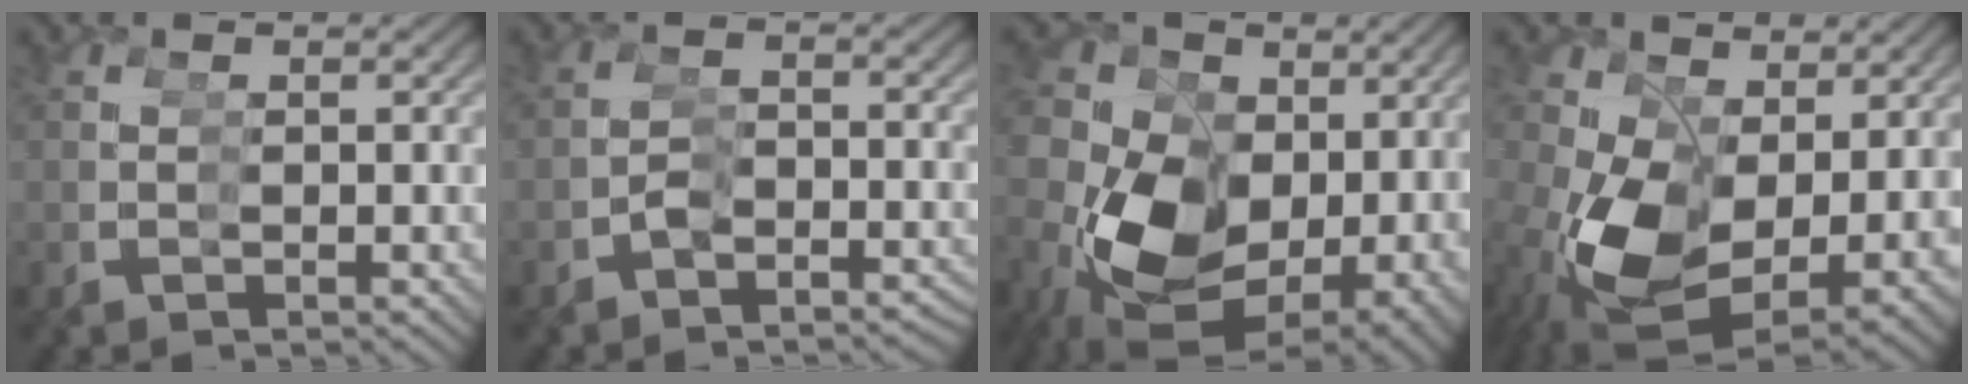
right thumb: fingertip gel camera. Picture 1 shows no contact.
{"total": 3.4, "force": [-2.3, -0.2, -2.4], "torque": [0.013, 0.000, -0.036]}
{"total": 10.2, "force": [0.7, 7.9, 6.4], "torque": [-0.136, -0.031, 0.027]}
{"total": 7.8, "force": [0.0, 5.4, 5.7], "torque": [-0.123, -0.028, 0.016]}